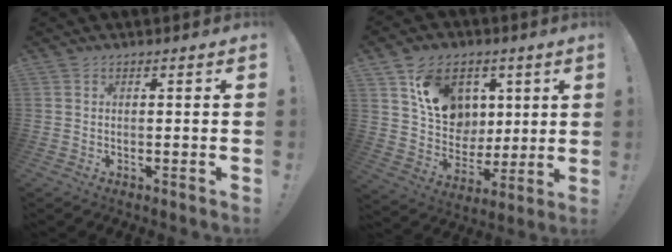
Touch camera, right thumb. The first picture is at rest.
{"total": 15.3, "force": [6.2, 12.3, 6.8], "torque": [-0.103, -0.023, 0.127]}